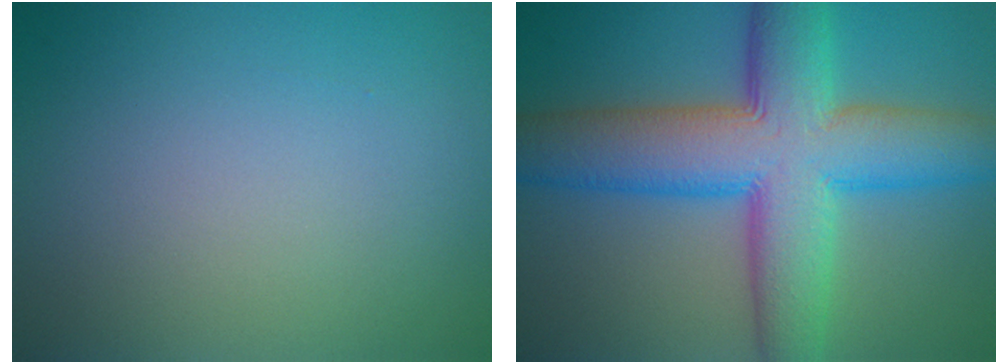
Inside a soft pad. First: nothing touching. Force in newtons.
{"total": 11.6, "press": 11.6, "slide": 0.3}